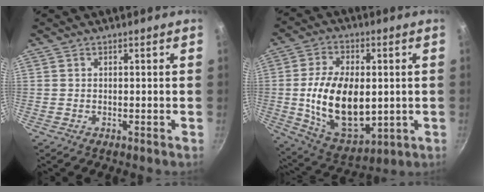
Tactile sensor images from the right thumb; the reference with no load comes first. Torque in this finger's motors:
{"motor_torque": [-0.25, 1.24, 1.94, -0.05, 0.18]}